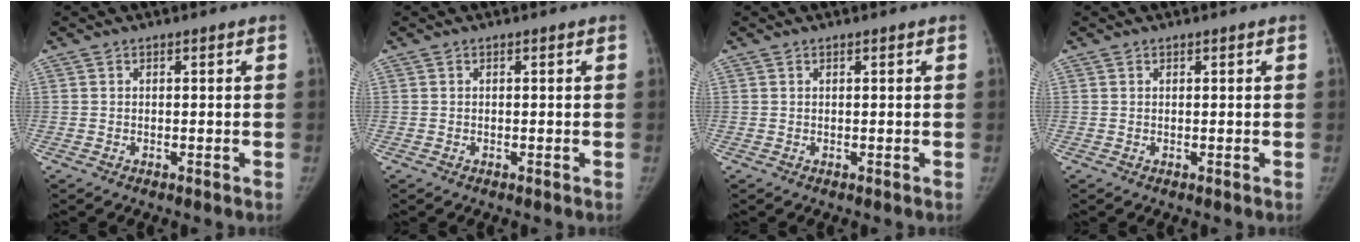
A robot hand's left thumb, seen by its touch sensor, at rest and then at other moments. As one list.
[{"total": 0.0}, {"total": 0.0}, {"total": 0.0}]